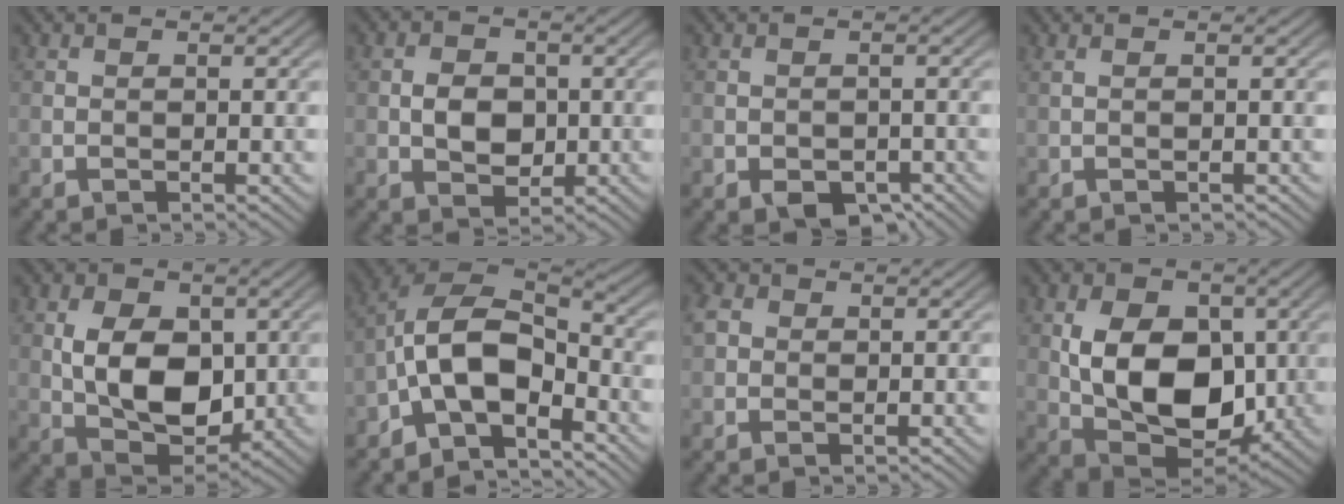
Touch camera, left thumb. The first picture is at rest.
{"total": 4.2, "force": [-0.3, 3.2, 2.7], "torque": [-0.049, -0.004, -0.009]}
{"total": 3.7, "force": [-2.1, 2.2, 2.1], "torque": [-0.032, -0.013, -0.032]}
{"total": 0.7, "force": [0.2, 0.0, 0.7], "torque": [-0.017, 0.003, -0.002]}
{"total": 9.4, "force": [0.5, 6.3, 7.0], "torque": [-0.141, -0.011, 0.012]}
{"total": 10.9, "force": [-4.8, 5.6, 8.0], "torque": [-0.154, 0.005, -0.108]}
{"total": 3.3, "force": [0.6, 2.9, 1.5], "torque": [-0.049, 0.011, 0.003]}
{"total": 12.0, "force": [0.1, 8.1, 8.8], "torque": [-0.165, -0.013, 0.005]}